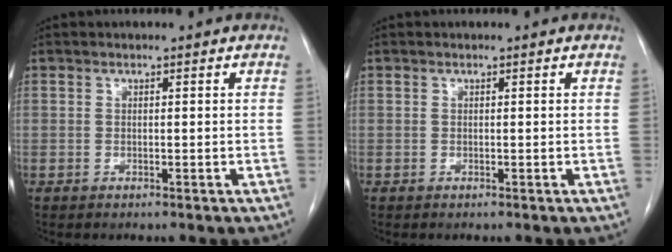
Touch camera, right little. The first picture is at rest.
{"total": 0.0}